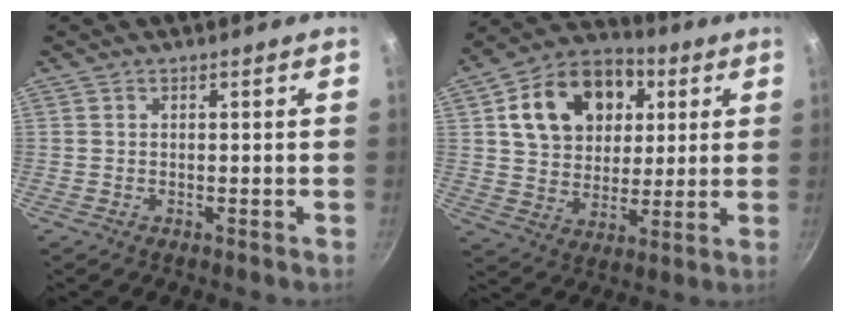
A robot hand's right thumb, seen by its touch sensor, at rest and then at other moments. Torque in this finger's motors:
{"motor_torque": [1.31, 1.56, 0.65, 0.59, 0.16]}